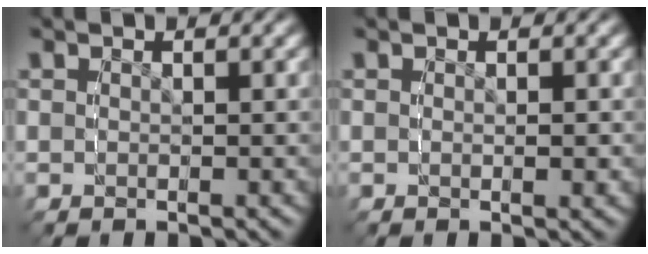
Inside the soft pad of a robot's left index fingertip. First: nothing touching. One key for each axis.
{"total": 0.5, "fx": 0.0, "fy": 0.0, "fz": 0.5, "tx": -0.008, "ty": -0.003, "tz": -0.001}